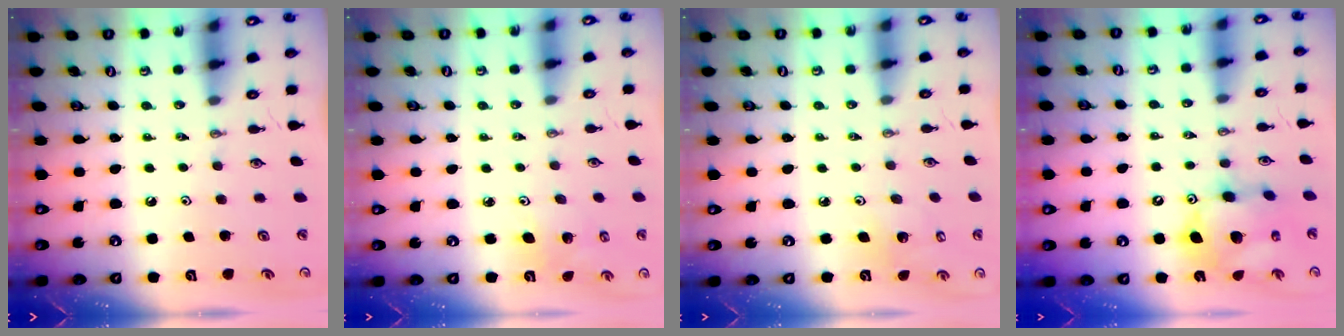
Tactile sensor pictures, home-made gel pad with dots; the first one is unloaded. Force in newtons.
{"total": 5.6, "press": 5.5, "slide": 0.8}
{"total": 3.7, "press": 3.7, "slide": 0.1}
{"total": 13.4, "press": 13.4, "slide": 1.3}